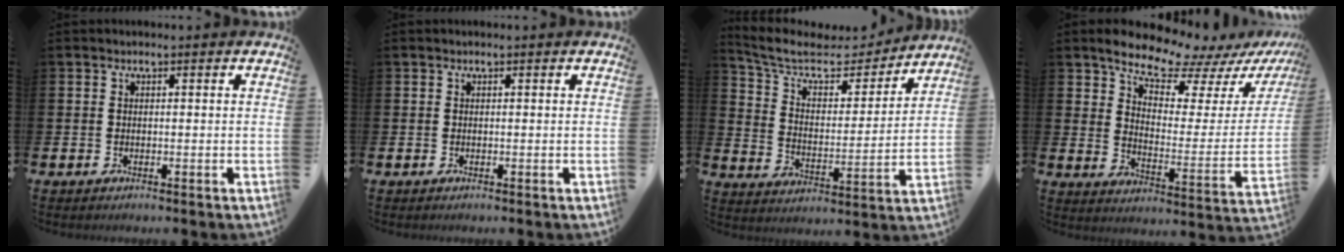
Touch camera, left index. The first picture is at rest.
{"total": 0.0}
{"total": 8.0, "force": [6.5, 3.4, 3.2], "torque": [-0.088, -0.042, 0.105]}
{"total": 10.8, "force": [10.0, 2.7, 3.3], "torque": [-0.090, -0.081, 0.171]}